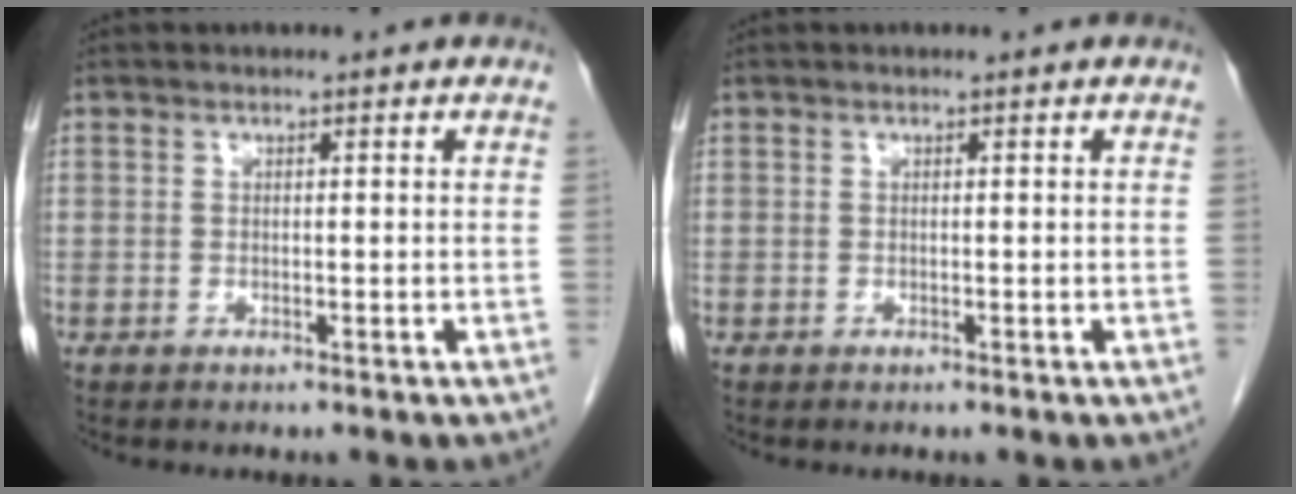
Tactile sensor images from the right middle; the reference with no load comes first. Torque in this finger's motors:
{"motor_torque": [0.00, 0.00, 0.00, 0.00]}